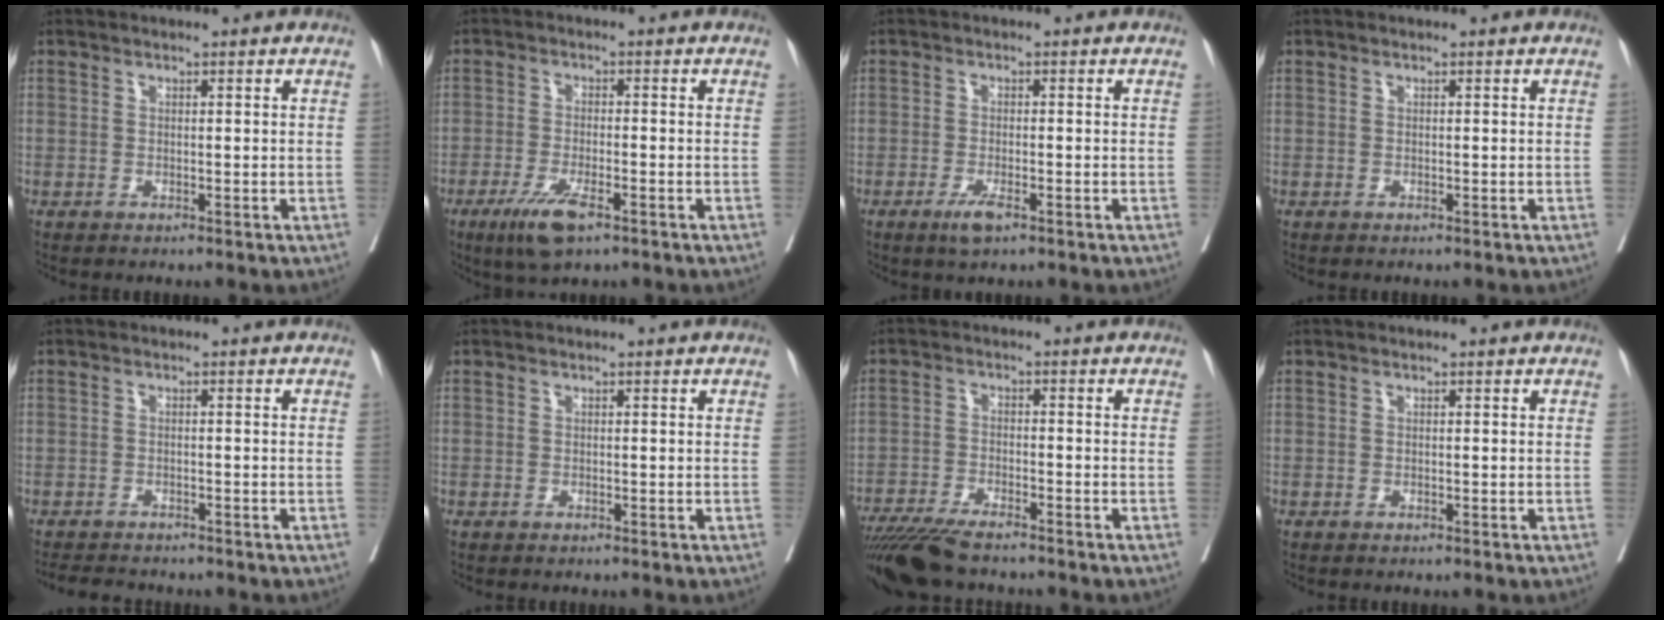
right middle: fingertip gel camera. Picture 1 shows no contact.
{"total": 6.0, "force": [-3.6, 1.3, 4.6], "torque": [-0.093, -0.012, -0.060]}
{"total": 2.7, "force": [-1.6, 0.6, 2.1], "torque": [-0.040, -0.003, -0.028]}
{"total": 0.0}
{"total": 4.9, "force": [-4.6, 1.2, 1.4], "torque": [-0.018, -0.009, -0.072]}
{"total": 0.0}
{"total": 9.8, "force": [-8.4, 1.2, 4.9], "torque": [-0.079, -0.026, -0.144]}
{"total": 0.0}